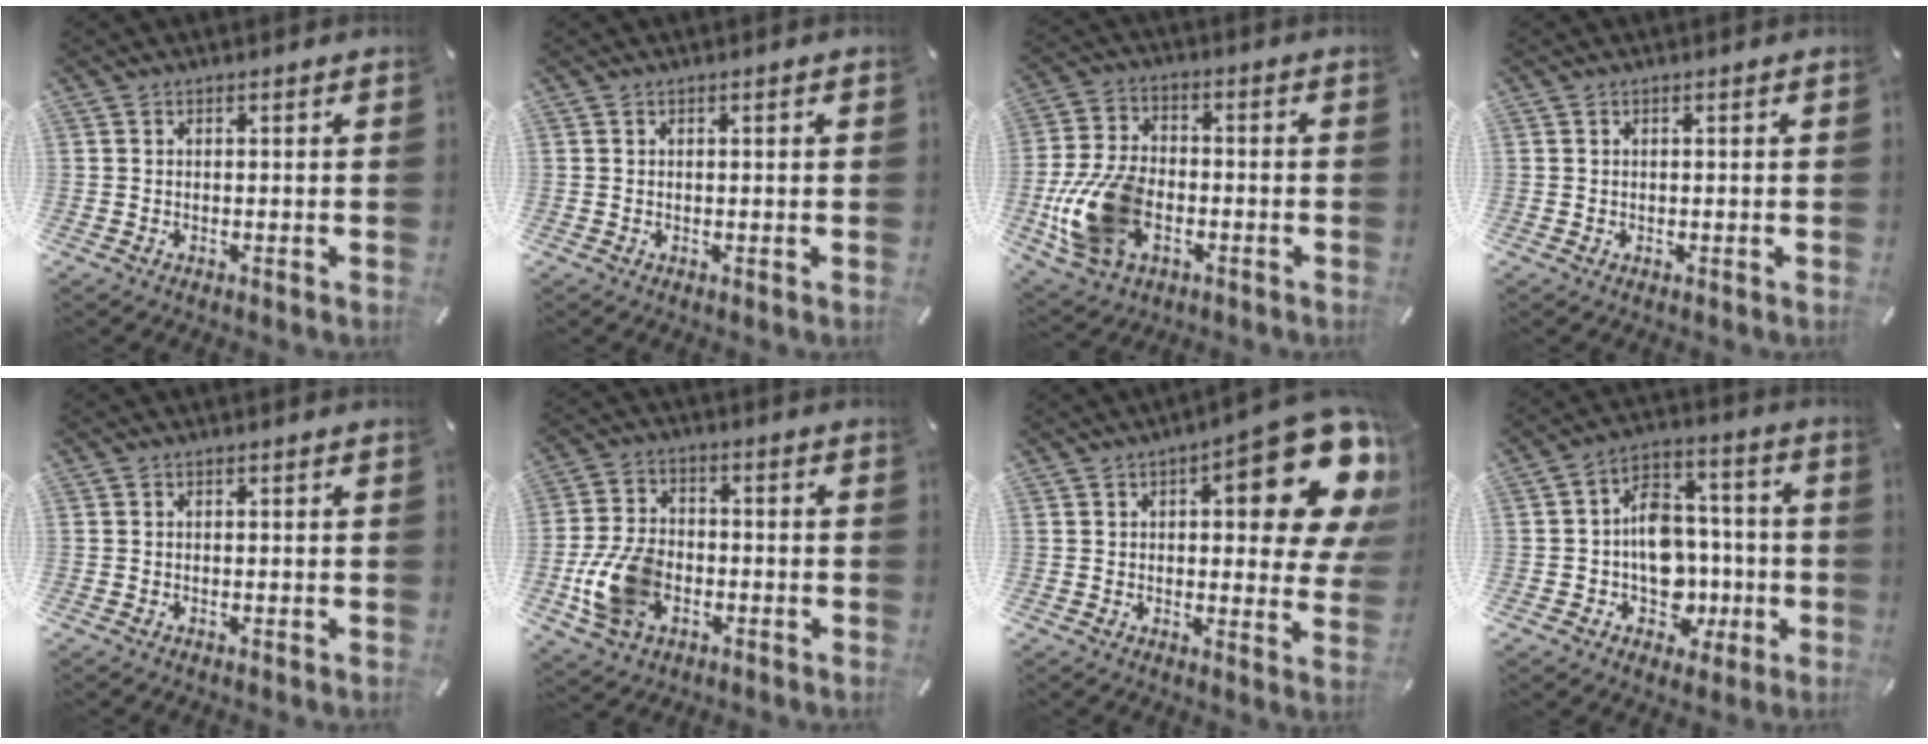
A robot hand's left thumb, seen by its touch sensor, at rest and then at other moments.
{"total": 0.6, "force": [0.1, 0.1, 0.5], "torque": [-0.010, 0.000, 0.002]}
{"total": 16.1, "force": [-4.5, 10.8, 11.1], "torque": [-0.242, 0.015, -0.076]}
{"total": 0.0}
{"total": 0.0}
{"total": 12.4, "force": [-3.6, 8.7, 8.1], "torque": [-0.177, 0.014, -0.061]}
{"total": 20.5, "force": [8.5, 7.4, 17.1], "torque": [-0.207, -0.059, 0.129]}
{"total": 13.9, "force": [-2.4, 11.7, 7.0], "torque": [-0.107, 0.020, -0.026]}